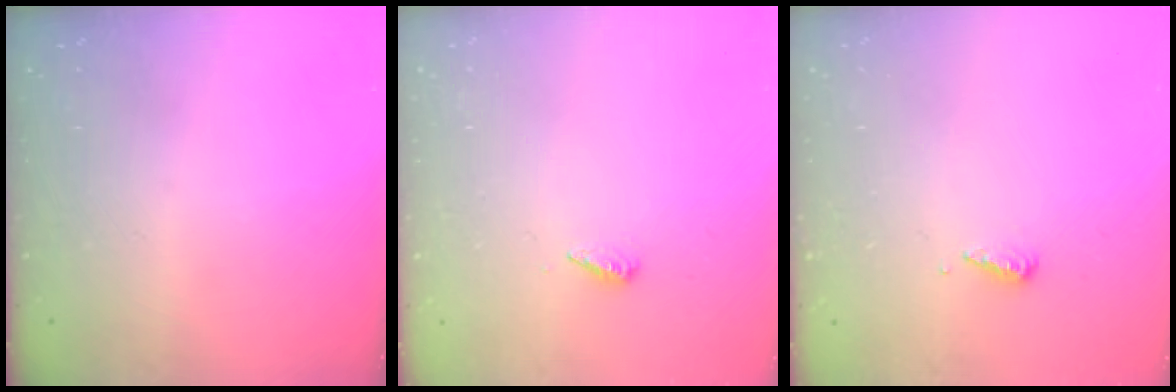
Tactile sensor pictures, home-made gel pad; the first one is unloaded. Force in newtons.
{"total": 2.9, "press": 2.9, "slide": 0.3}
{"total": 3.2, "press": 3.1, "slide": 0.3}